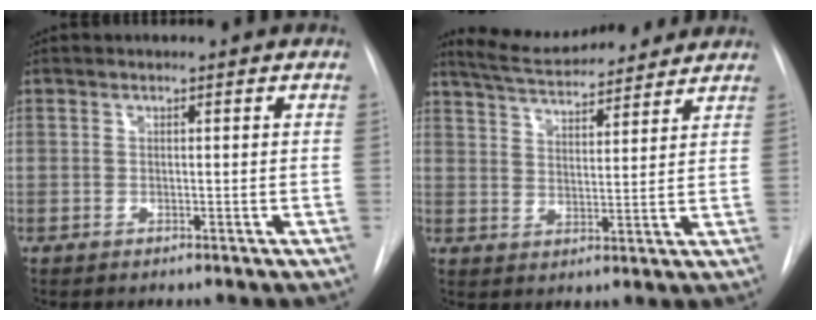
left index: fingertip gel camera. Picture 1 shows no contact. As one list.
[{"total": 14.0, "force": [12.8, 2.5, 5.1], "torque": [-0.084, 0.023, 0.195]}]